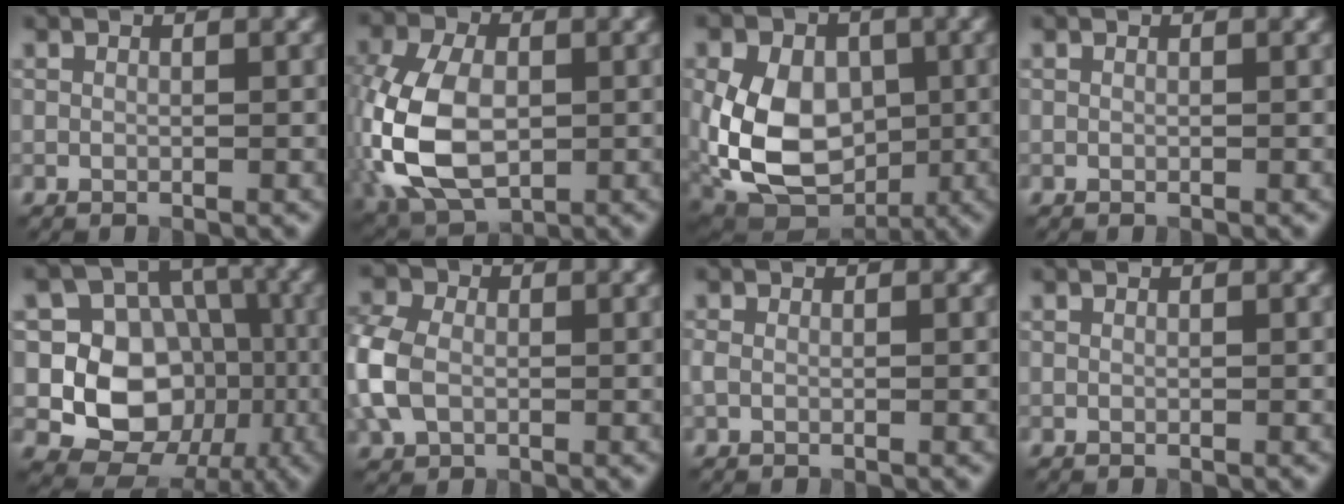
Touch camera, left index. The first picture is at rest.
{"total": 11.0, "force": [-1.7, 7.0, 8.4], "torque": [-0.204, -0.004, -0.041]}
{"total": 11.8, "force": [-0.4, 8.6, 8.1], "torque": [-0.161, -0.014, -0.005]}
{"total": 0.0}
{"total": 10.9, "force": [-1.4, 9.6, 5.1], "torque": [-0.077, -0.001, -0.051]}
{"total": 6.8, "force": [-0.8, 5.0, 4.5], "torque": [-0.128, 0.005, -0.021]}
{"total": 0.9, "force": [-0.2, 0.6, 0.6], "torque": [-0.017, 0.000, -0.007]}
{"total": 0.0}